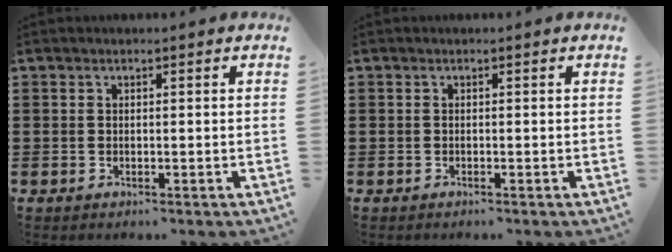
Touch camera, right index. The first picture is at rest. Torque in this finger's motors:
{"motor_torque": [-1.02, 1.12, -1.05, -0.21]}